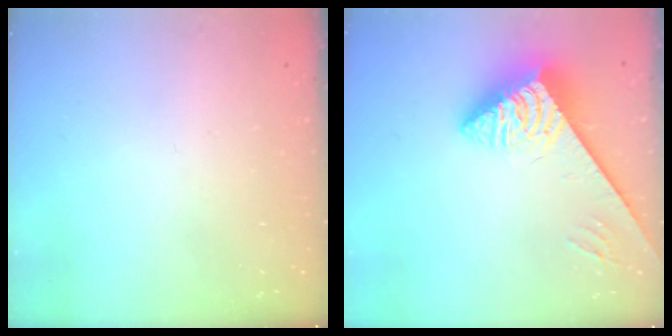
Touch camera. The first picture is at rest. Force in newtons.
{"total": 4.2, "press": 4.2, "slide": 0.6}